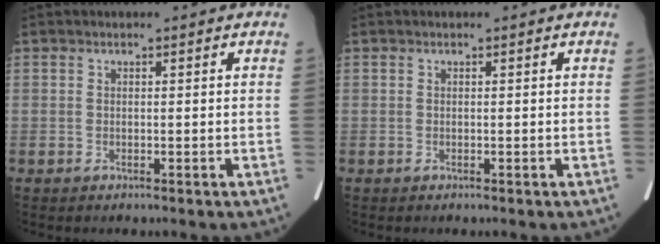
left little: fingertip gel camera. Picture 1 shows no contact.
{"total": 0.0}